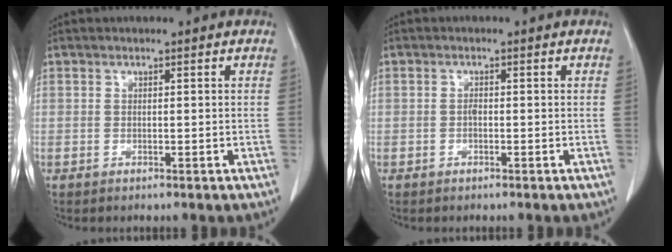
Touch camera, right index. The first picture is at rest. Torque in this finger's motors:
{"motor_torque": [0.15, -0.09, 0.00, 0.01]}